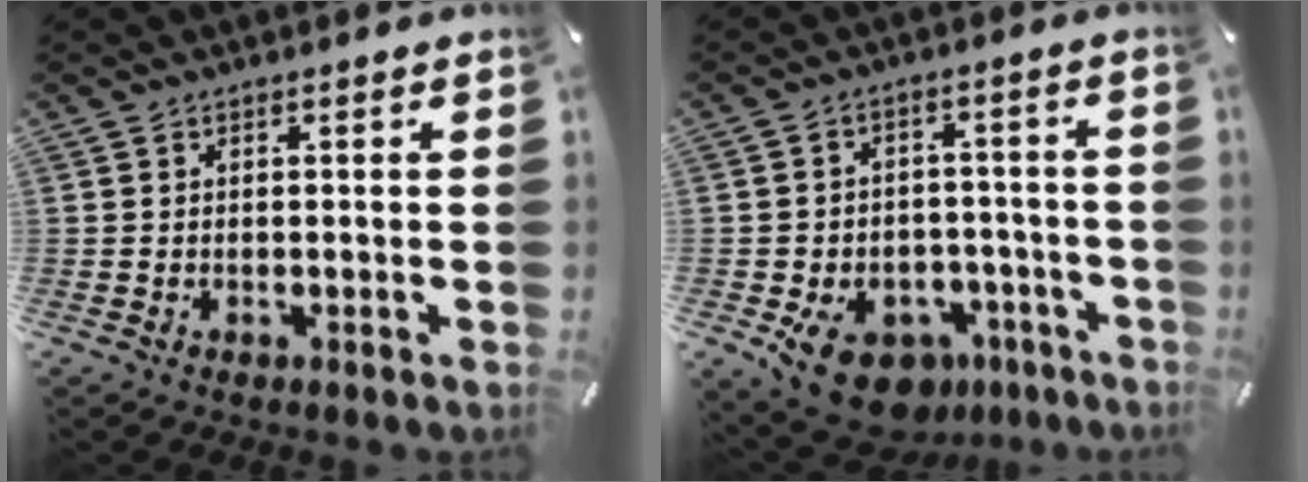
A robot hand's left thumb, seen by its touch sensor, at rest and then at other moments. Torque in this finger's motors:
{"motor_torque": [-0.28, 1.46, 0.36, -0.01, 0.12]}